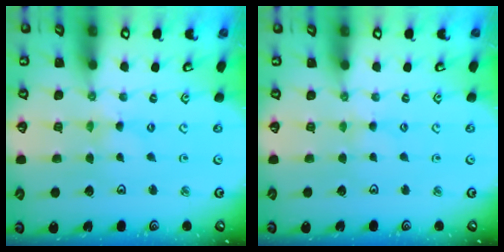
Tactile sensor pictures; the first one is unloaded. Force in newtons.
{"total": 1.7, "press": 1.7, "slide": 0.2}